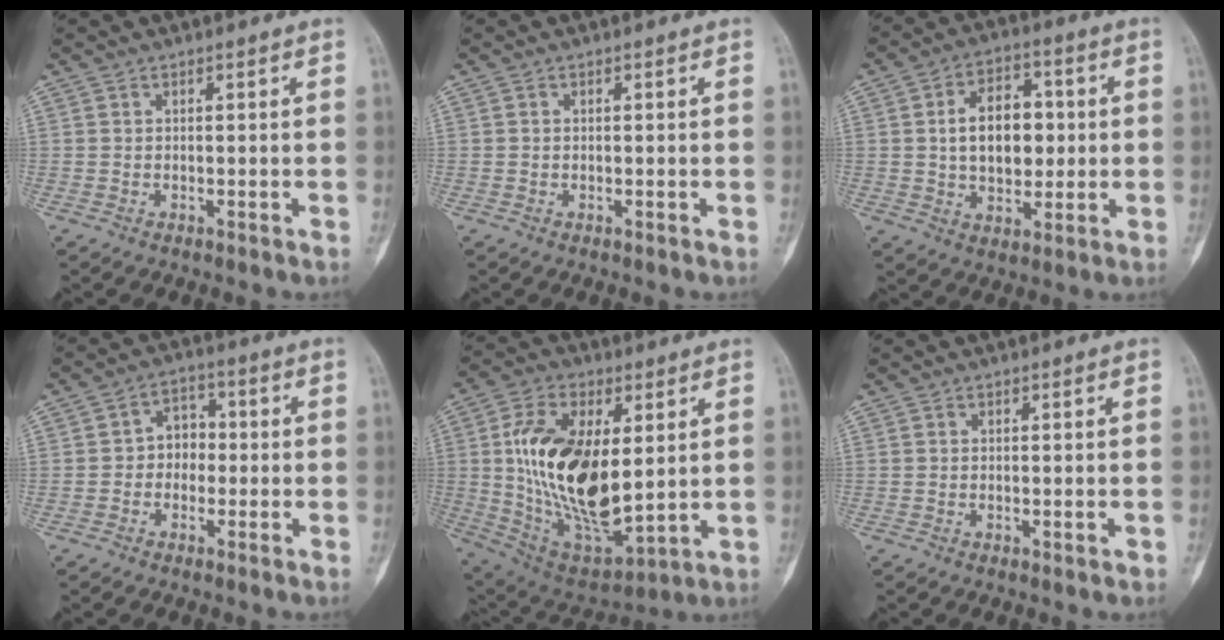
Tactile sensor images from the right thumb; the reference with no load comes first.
{"total": 0.0}
{"total": 12.5, "force": [1.1, 8.2, 9.4], "torque": [-0.118, 0.012, 0.021]}
{"total": 5.6, "force": [-0.5, 4.6, 3.2], "torque": [-0.015, 0.022, -0.019]}
{"total": 23.6, "force": [3.0, 12.0, 20.0], "torque": [-0.355, -0.024, 0.065]}
{"total": 0.9, "force": [-0.1, 0.3, 0.9], "torque": [-0.008, -0.004, -0.002]}